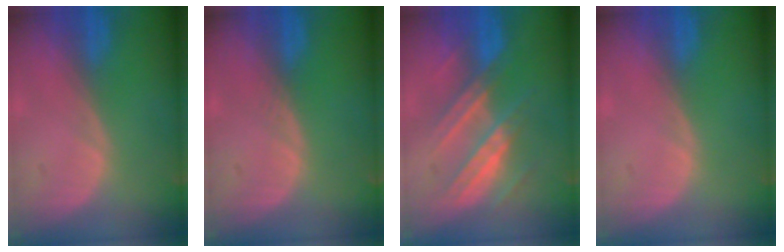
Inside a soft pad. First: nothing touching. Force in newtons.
{"total": 0.6, "press": 0.6, "slide": 0.0}
{"total": 7.3, "press": 7.3, "slide": 1.0}
{"total": 0.0}